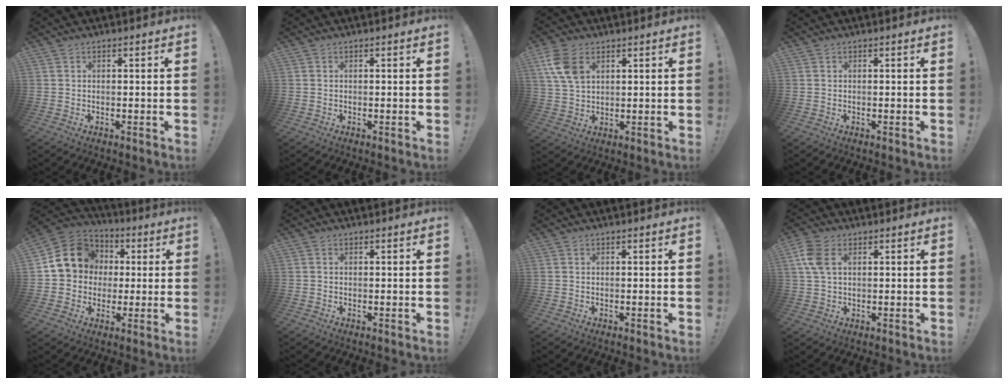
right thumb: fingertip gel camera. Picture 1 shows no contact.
{"total": 0.0}
{"total": 9.4, "force": [3.9, 6.1, 6.1], "torque": [-0.125, -0.002, 0.077]}
{"total": 0.0}
{"total": 14.9, "force": [2.8, 13.2, 6.3], "torque": [-0.088, 0.008, 0.070]}
{"total": 0.0}
{"total": 0.0}
{"total": 6.7, "force": [2.1, 4.0, 5.0], "torque": [-0.115, 0.001, 0.040]}